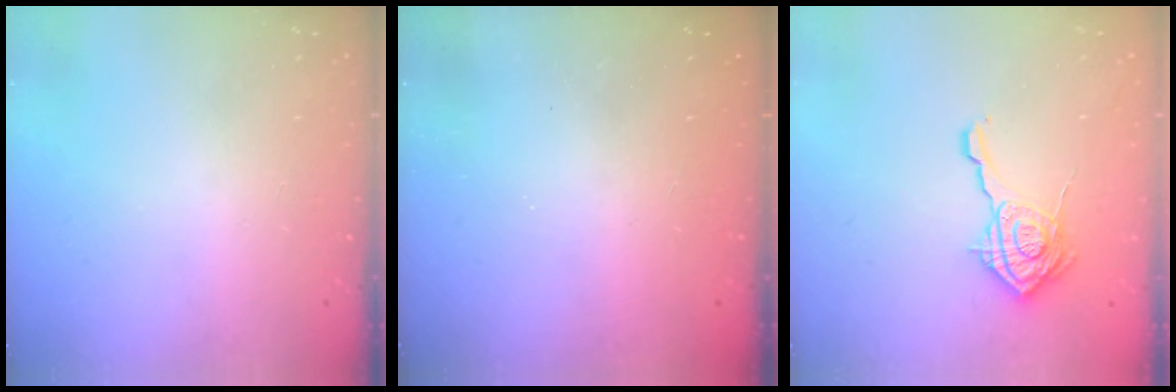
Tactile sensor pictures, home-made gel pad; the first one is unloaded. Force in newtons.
{"total": 2.5, "press": 2.4, "slide": 0.8}
{"total": 15.4, "press": 15.4, "slide": 0.7}